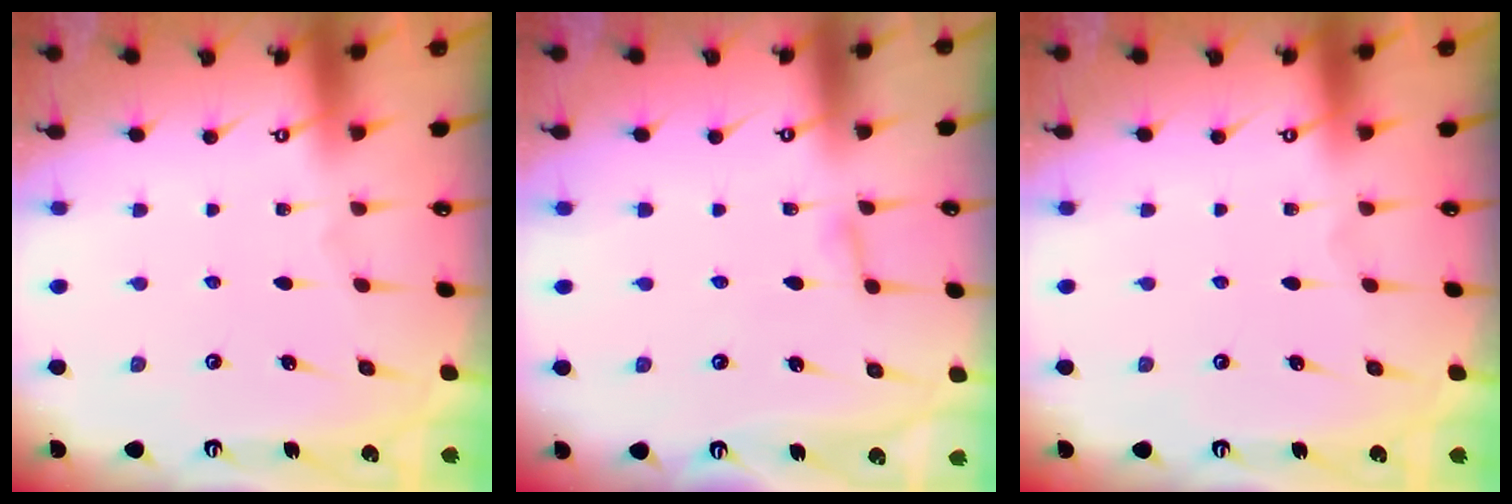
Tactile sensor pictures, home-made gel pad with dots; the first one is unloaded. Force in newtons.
{"total": 3.3, "press": 3.3, "slide": 0.3}
{"total": 0.0}